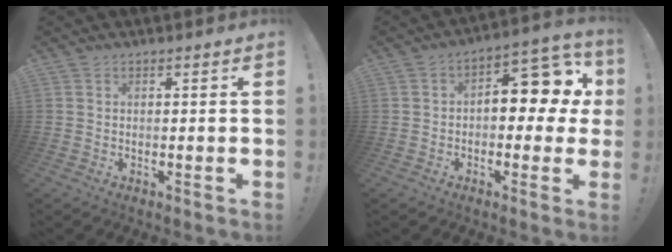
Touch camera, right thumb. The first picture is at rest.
{"total": 12.0, "force": [1.9, 6.9, 9.7], "torque": [-0.114, -0.008, 0.030]}